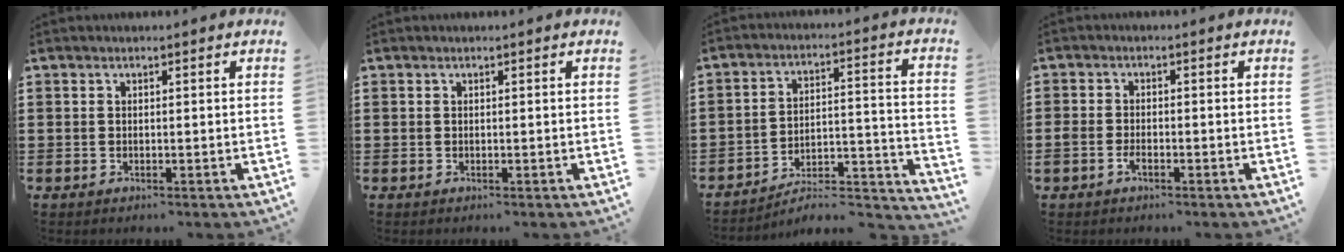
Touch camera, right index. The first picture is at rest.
{"total": 0.0}
{"total": 5.4, "force": [-5.0, 1.3, 1.5], "torque": [-0.024, 0.002, -0.103]}
{"total": 1.9, "force": [-1.1, 0.9, 1.2], "torque": [-0.031, -0.001, -0.023]}